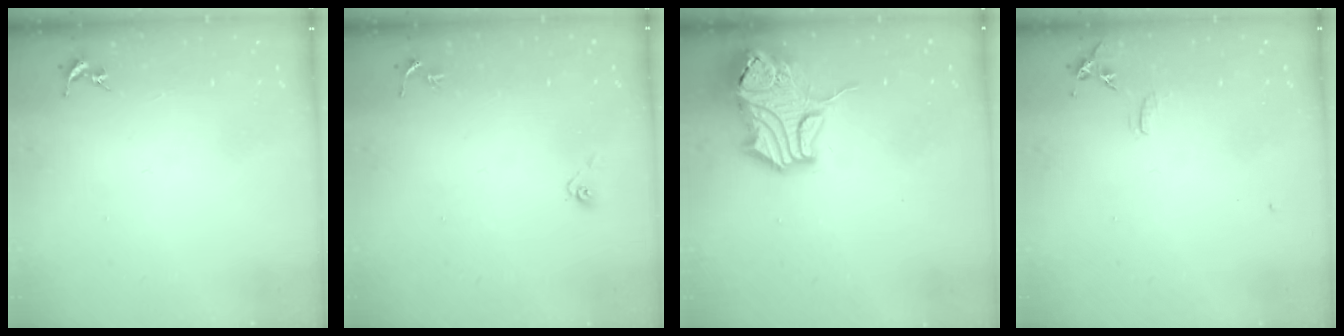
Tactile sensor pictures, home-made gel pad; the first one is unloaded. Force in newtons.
{"total": 3.9, "press": 3.3, "slide": 2.0}
{"total": 15.2, "press": 15.0, "slide": 2.4}
{"total": 6.3, "press": 6.2, "slide": 0.7}